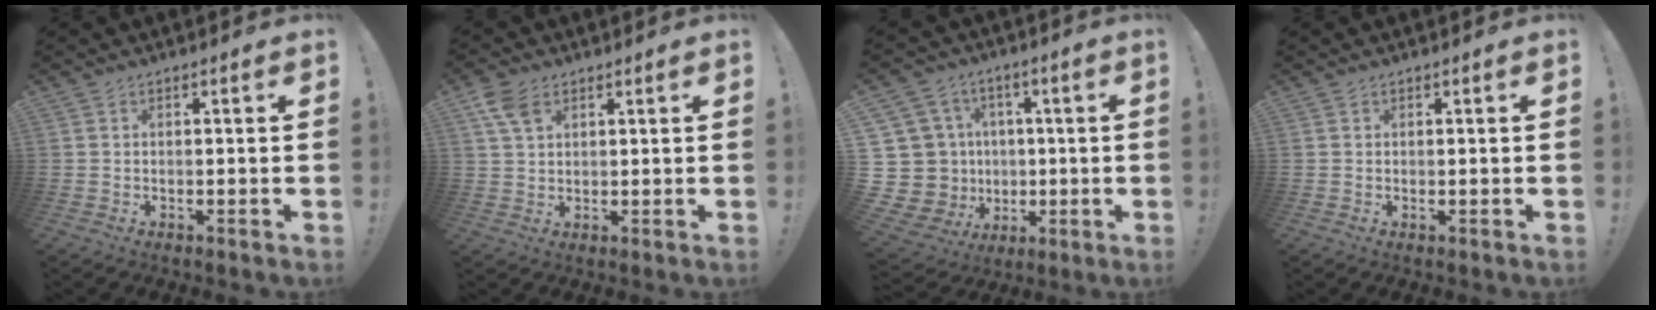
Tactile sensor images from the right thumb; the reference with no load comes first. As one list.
[{"total": 6.1, "force": [3.1, 3.8, 3.6], "torque": [-0.059, -0.008, 0.062]}, {"total": 18.8, "force": [0.6, 16.4, 9.1], "torque": [-0.192, -0.001, 0.057]}, {"total": 0.0}]